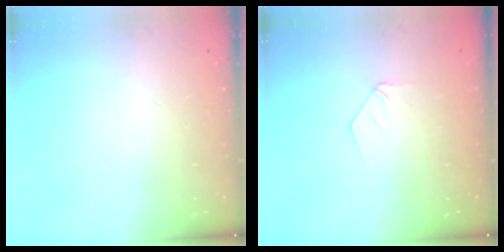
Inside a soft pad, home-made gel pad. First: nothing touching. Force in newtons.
{"total": 3.4, "press": 3.4, "slide": 0.3}